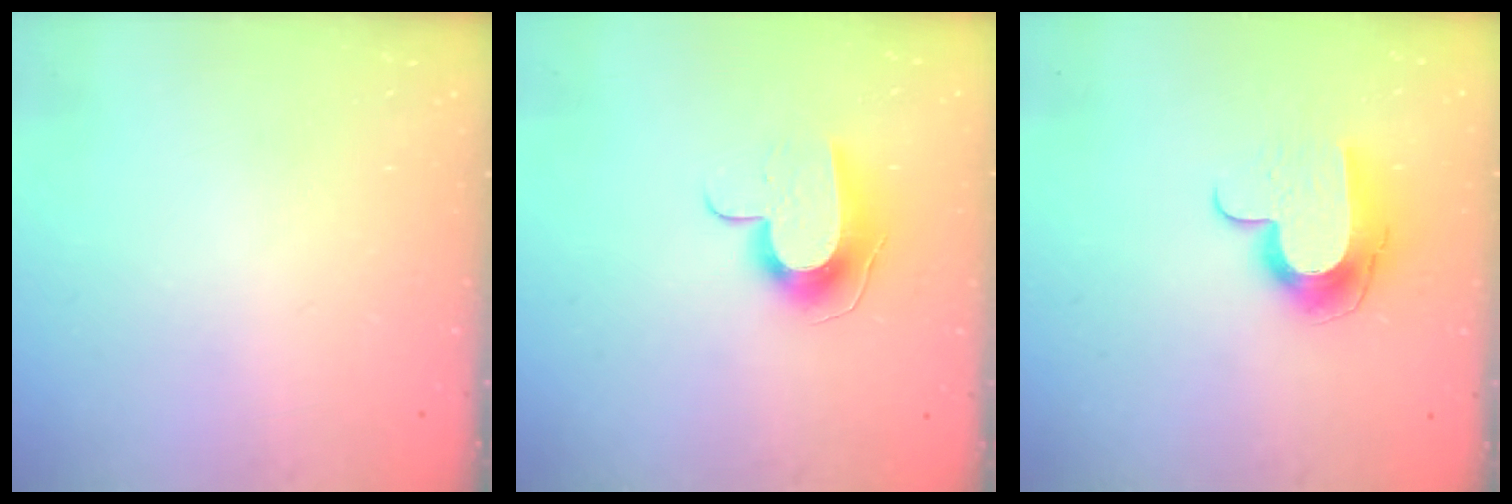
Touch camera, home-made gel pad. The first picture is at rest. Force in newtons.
{"total": 9.9, "press": 9.9, "slide": 0.3}
{"total": 11.2, "press": 11.1, "slide": 0.7}